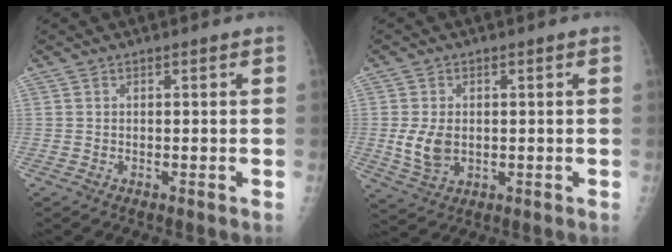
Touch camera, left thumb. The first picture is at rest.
{"total": 6.3, "force": [-0.2, 4.3, 4.5], "torque": [-0.082, -0.006, 0.005]}